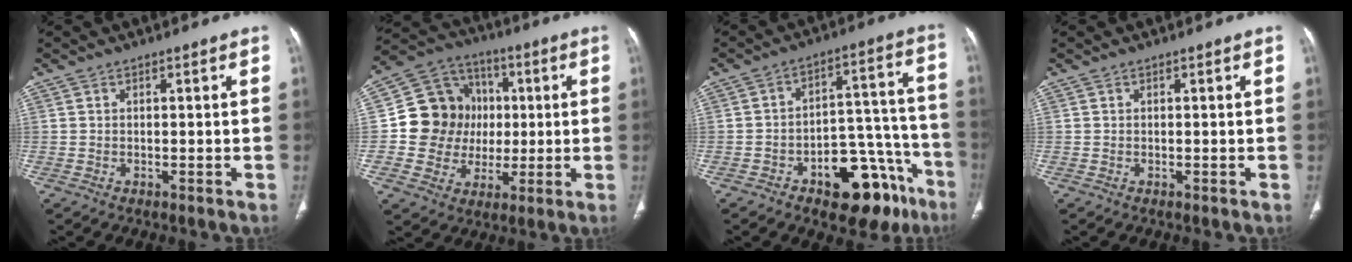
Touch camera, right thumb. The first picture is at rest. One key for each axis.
{"total": 15.5, "fx": 0.8, "fy": 14.0, "fz": 6.6, "tx": -0.076, "ty": 0.026, "tz": 0.021}
{"total": 18.2, "fx": -10.2, "fy": 9.2, "fz": 11.9, "tx": -0.091, "ty": 0.094, "tz": -0.137}
{"total": 0.0}